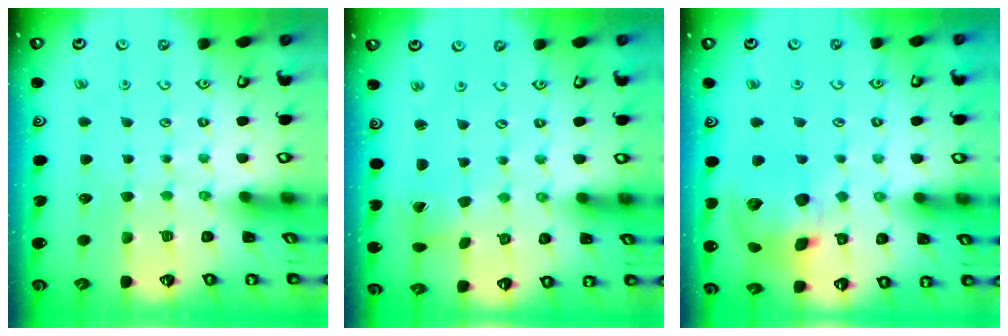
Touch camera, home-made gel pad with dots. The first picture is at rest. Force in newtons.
{"total": 1.7, "press": 1.7, "slide": 0.2}
{"total": 14.8, "press": 14.6, "slide": 2.6}